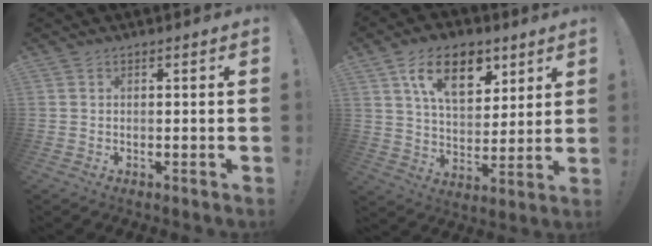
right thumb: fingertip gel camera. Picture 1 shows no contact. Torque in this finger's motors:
{"motor_torque": [1.59, 2.01, 0.22, 0.22, 0.14]}